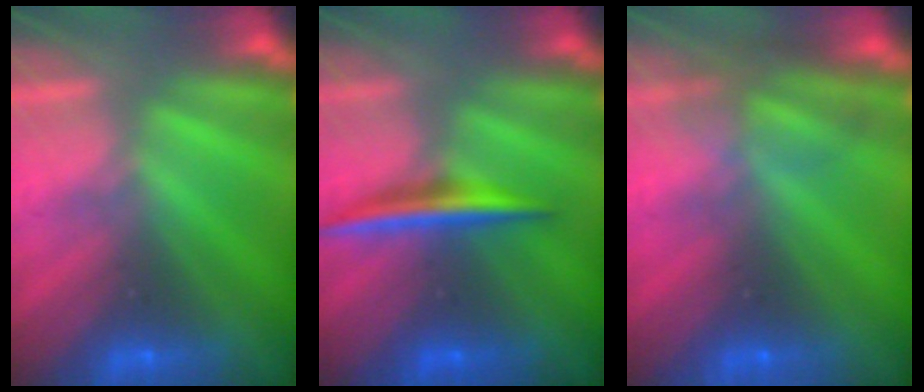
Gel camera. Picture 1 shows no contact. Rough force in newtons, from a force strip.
{"total": 1.7}
{"total": 2.6}